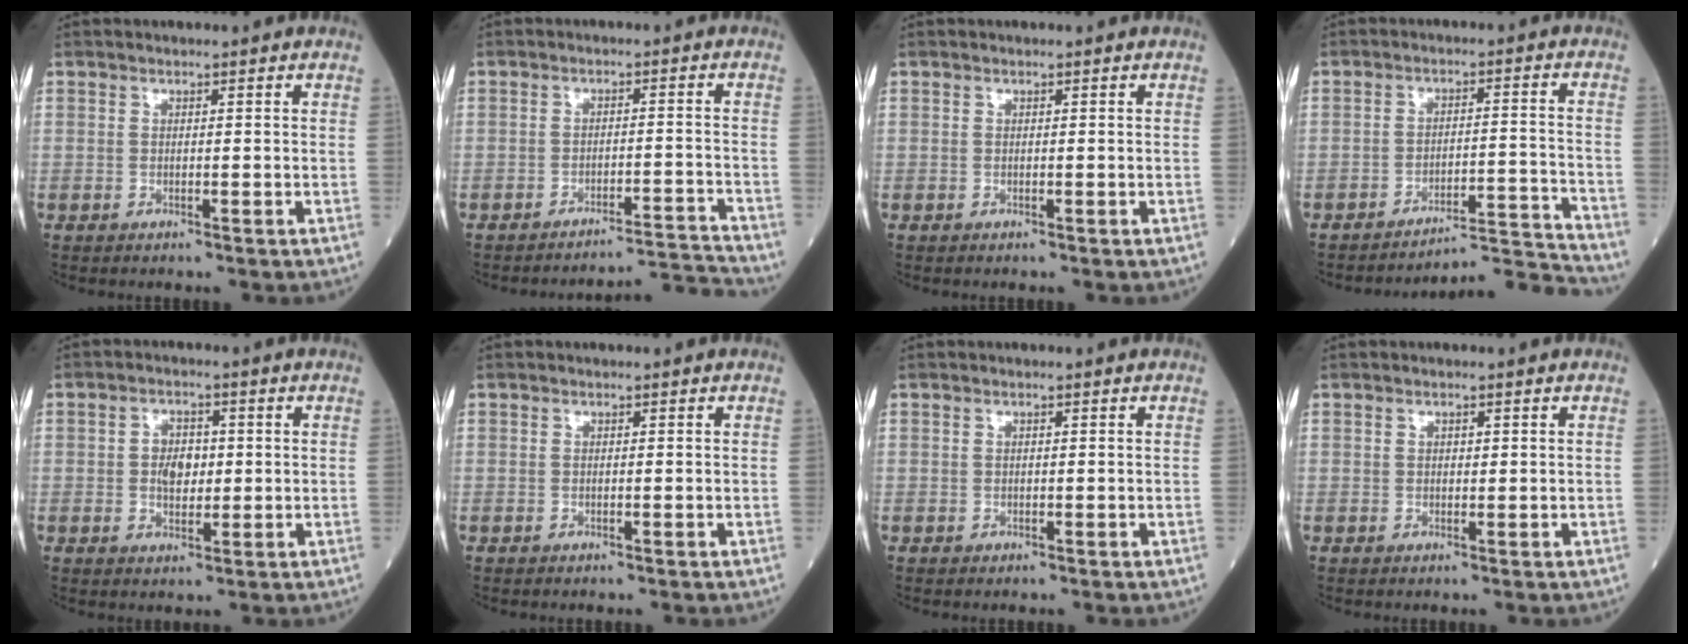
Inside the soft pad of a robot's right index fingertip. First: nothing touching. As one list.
[{"total": 6.8, "force": [-6.3, -2.2, -1.4], "torque": [0.030, 0.014, -0.091]}, {"total": 0.0}, {"total": 9.8, "force": [-9.4, -2.3, -1.7], "torque": [0.034, 0.031, -0.140]}, {"total": 4.2, "force": [0.2, 2.6, 3.2], "torque": [-0.054, 0.006, 0.005]}, {"total": 0.0}, {"total": 0.0}, {"total": 0.7, "force": [0.3, 0.5, 0.4], "torque": [-0.003, -0.002, 0.005]}]